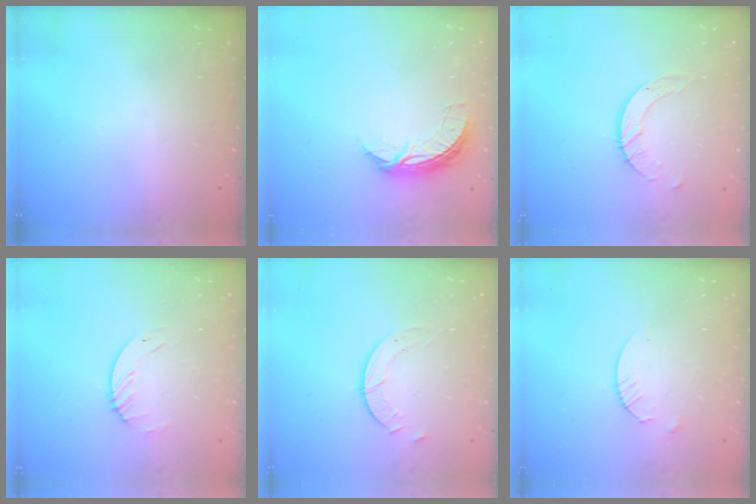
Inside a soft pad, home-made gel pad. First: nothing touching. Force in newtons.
{"total": 6.9, "press": 6.8, "slide": 0.5}
{"total": 6.5, "press": 6.5, "slide": 0.5}
{"total": 1.6, "press": 1.6, "slide": 0.2}
{"total": 1.8, "press": 1.8, "slide": 0.2}
{"total": 2.4, "press": 2.4, "slide": 0.3}